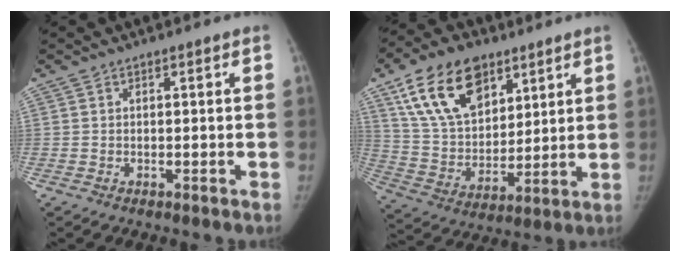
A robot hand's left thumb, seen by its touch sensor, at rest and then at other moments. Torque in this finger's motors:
{"motor_torque": [1.44, 1.44, 1.98, -0.79, 0.20]}